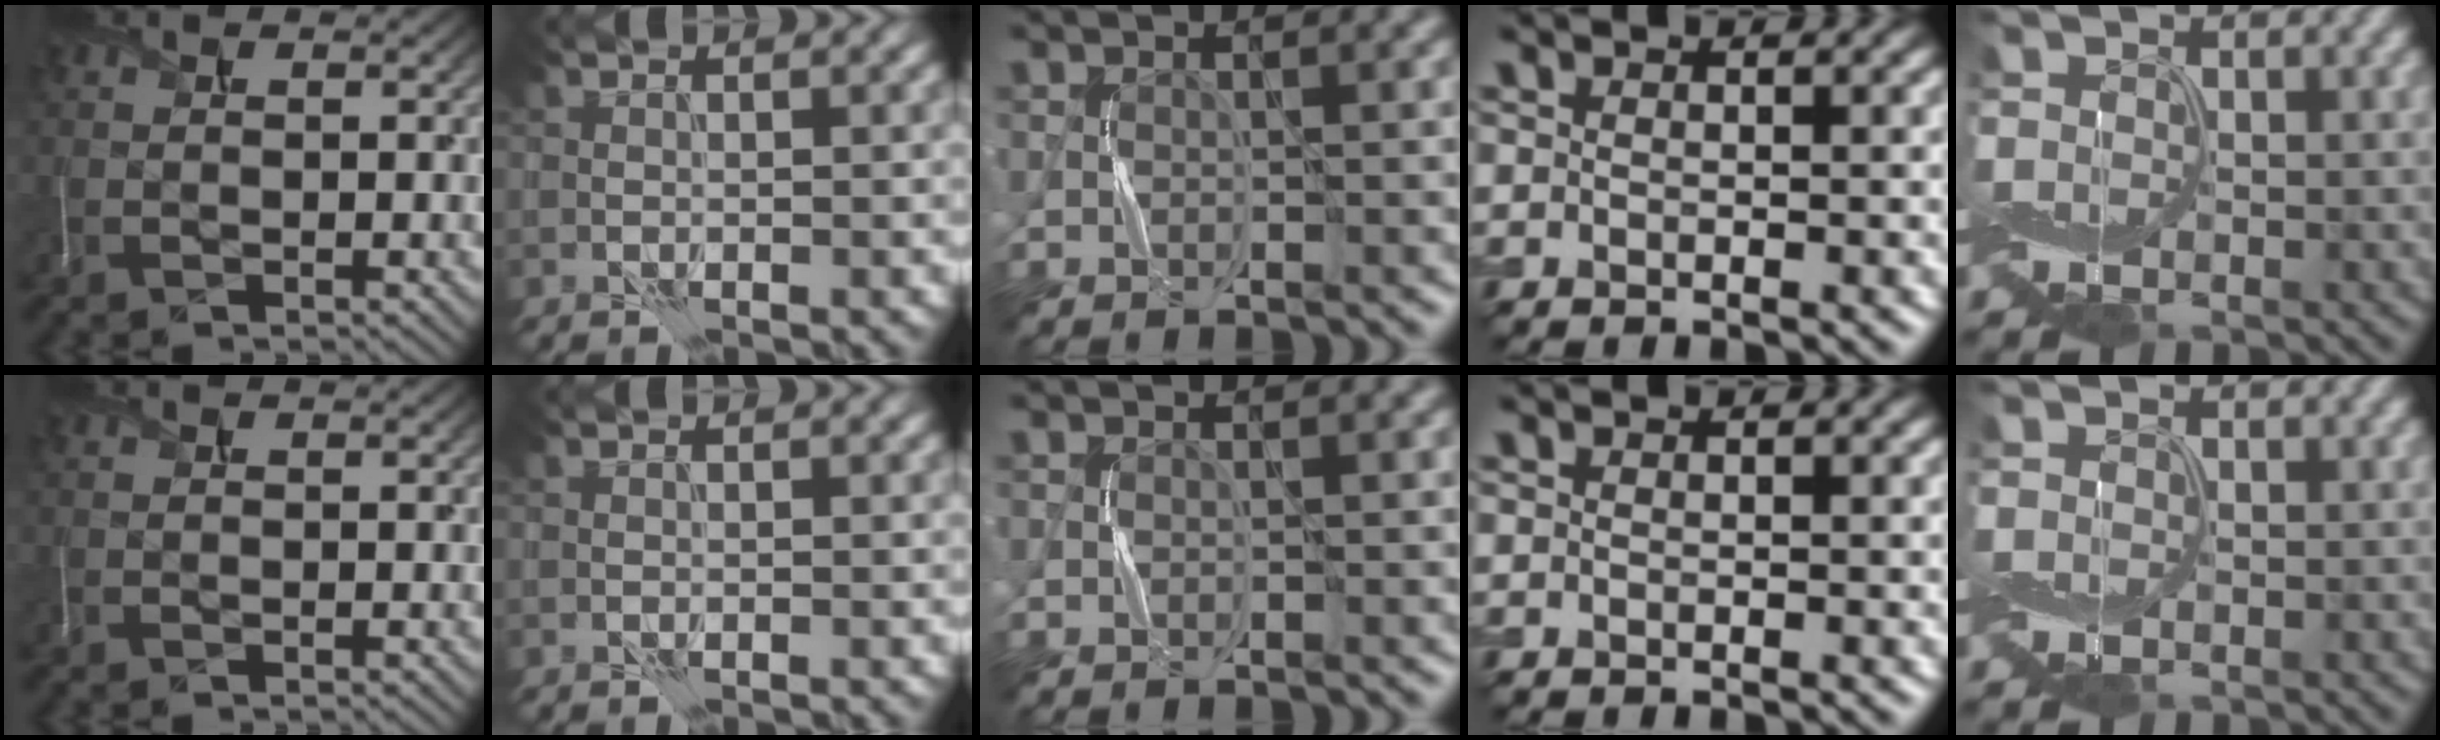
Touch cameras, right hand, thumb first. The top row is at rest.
{}